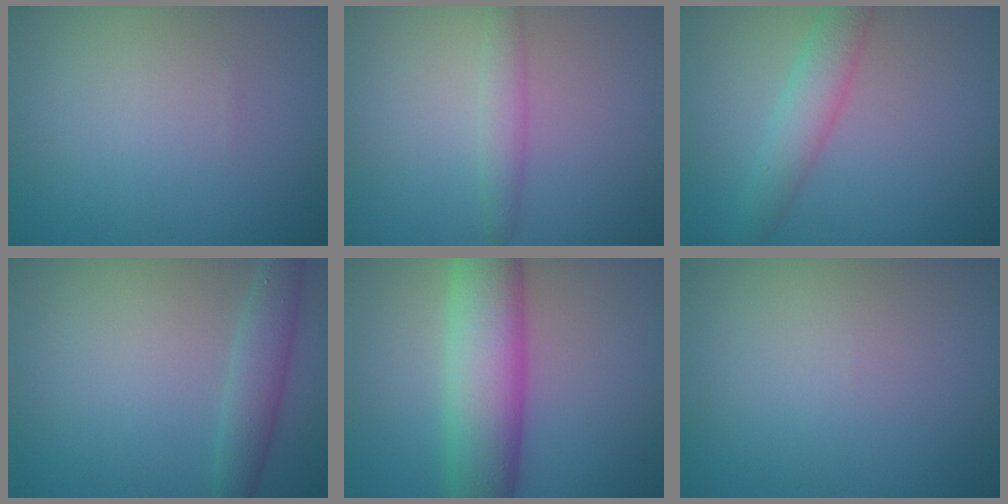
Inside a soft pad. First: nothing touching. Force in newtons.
{"total": 1.8, "press": 1.8, "slide": 0.1}
{"total": 3.3, "press": 3.3, "slide": 0.1}
{"total": 2.8, "press": 2.8, "slide": 0.1}
{"total": 9.0, "press": 9.0, "slide": 0.2}
{"total": 0.0}